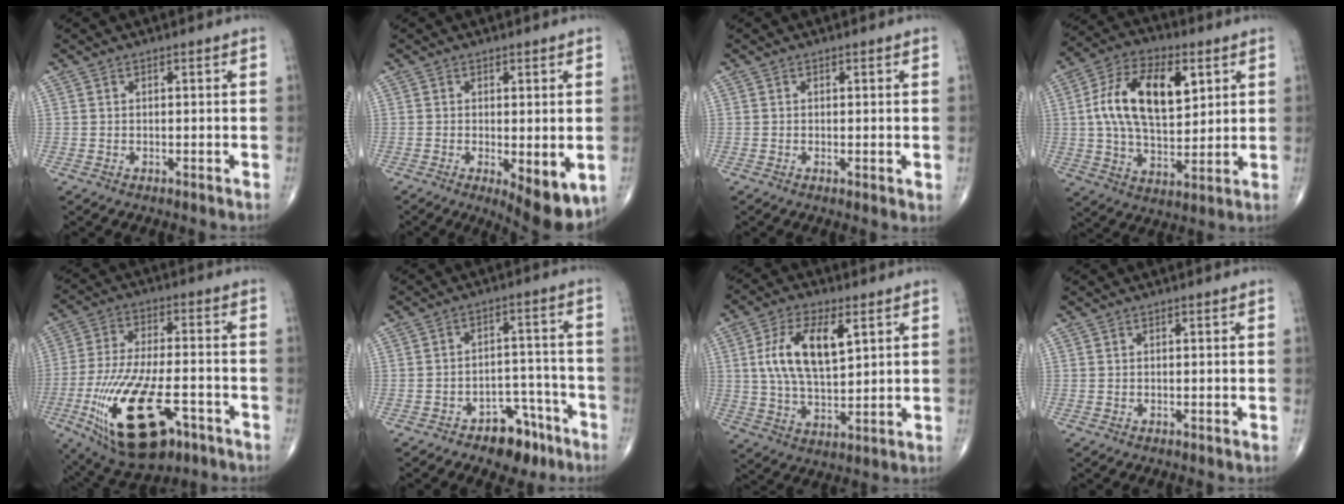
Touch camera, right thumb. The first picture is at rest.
{"total": 8.2, "force": [-2.5, 2.7, 7.4], "torque": [-0.099, -0.022, -0.033]}
{"total": 1.2, "force": [-0.2, 0.3, 1.1], "torque": [-0.021, -0.007, -0.007]}
{"total": 17.6, "force": [4.3, 9.6, 14.1], "torque": [-0.232, 0.001, 0.075]}
{"total": 21.9, "force": [-9.2, 9.4, 17.5], "torque": [-0.369, 0.008, -0.146]}
{"total": 8.6, "force": [-5.9, 4.9, 4.0], "torque": [-0.017, 0.055, -0.086]}
{"total": 12.7, "force": [3.7, 5.9, 10.7], "torque": [-0.196, -0.011, 0.071]}
{"total": 0.0}